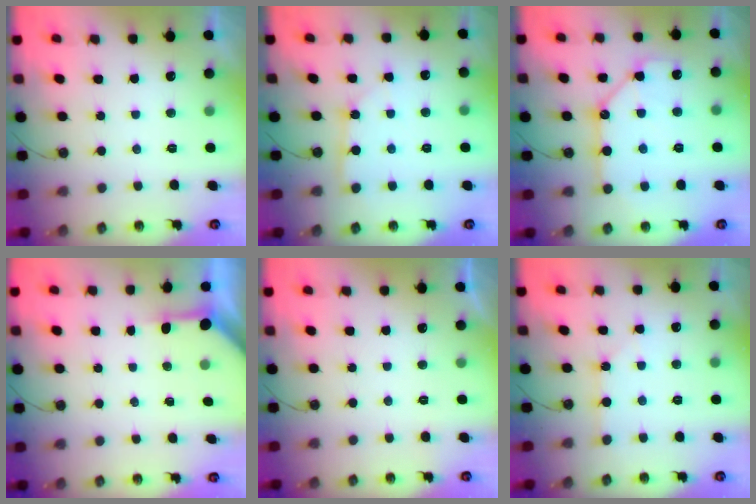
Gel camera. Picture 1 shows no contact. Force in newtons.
{"total": 2.9, "press": 2.9, "slide": 0.1}
{"total": 13.0, "press": 12.9, "slide": 1.5}
{"total": 3.2, "press": 3.2, "slide": 0.3}
{"total": 0.0}
{"total": 0.7, "press": 0.7, "slide": 0.1}